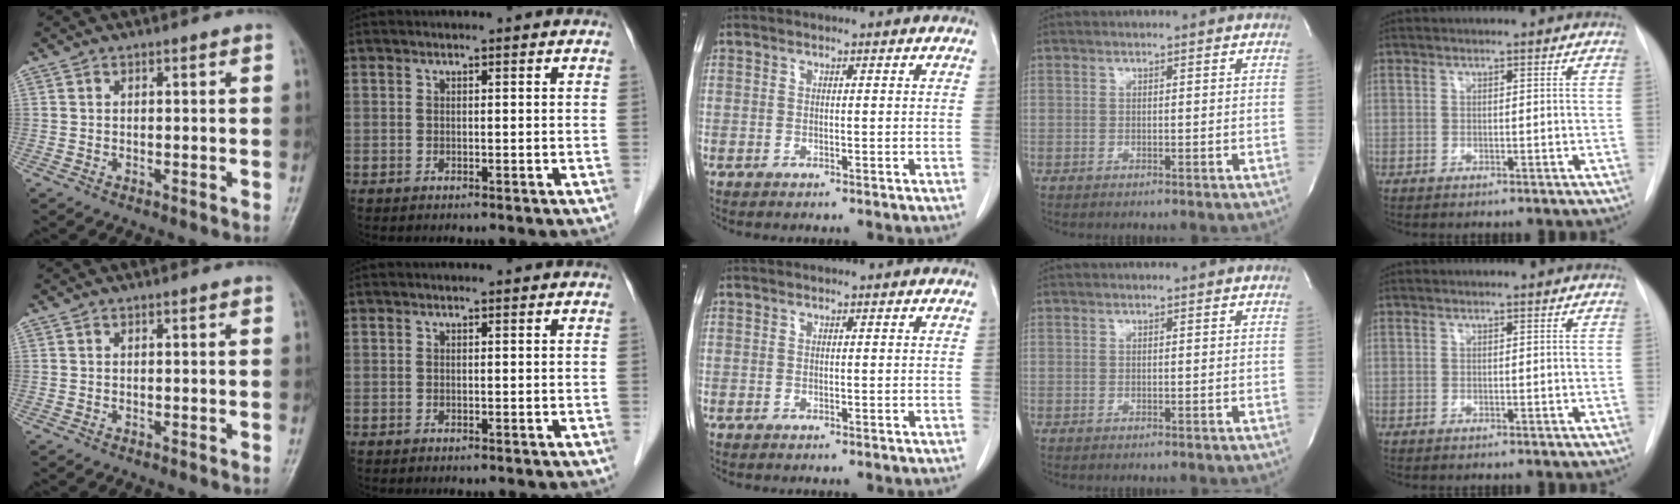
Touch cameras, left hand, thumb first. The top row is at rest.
{}